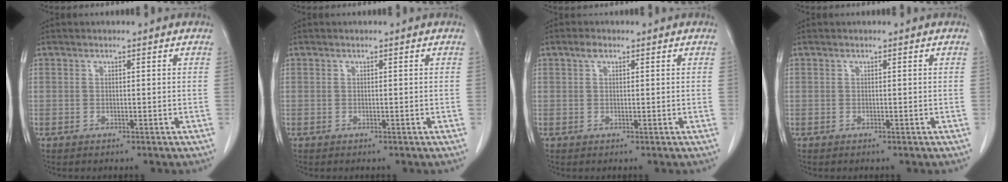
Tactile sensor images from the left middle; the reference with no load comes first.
{"total": 0.0}
{"total": 1.3, "force": [0.8, 0.6, 0.9], "torque": [-0.018, 0.009, 0.013]}
{"total": 0.0}